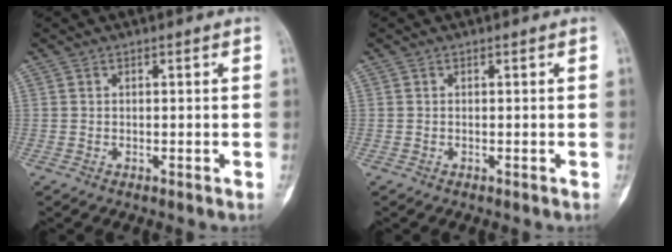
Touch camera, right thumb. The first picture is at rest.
{"total": 0.0}